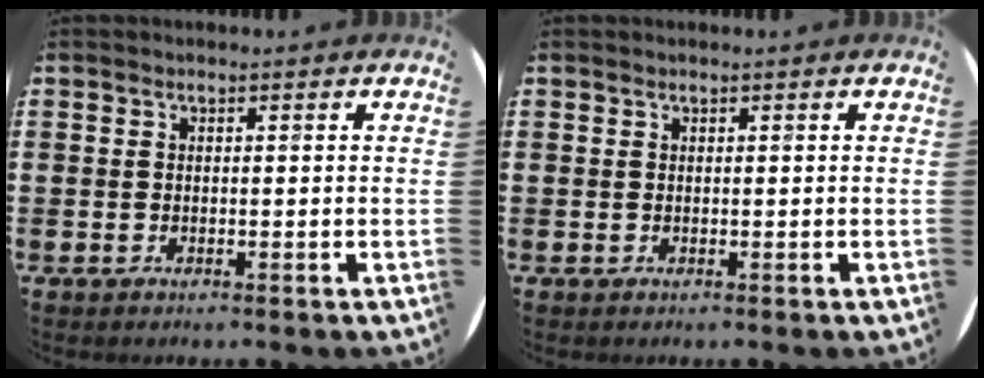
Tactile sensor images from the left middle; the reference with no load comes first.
{"total": 0.0}